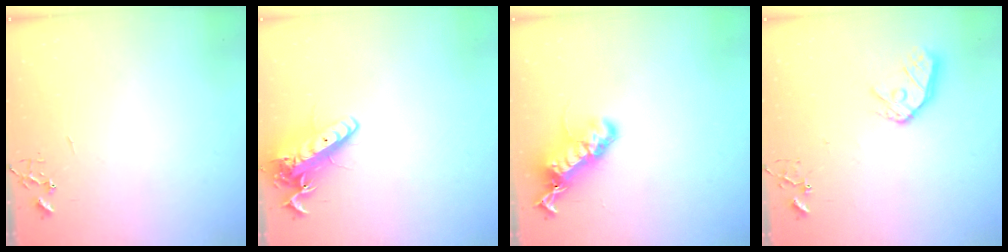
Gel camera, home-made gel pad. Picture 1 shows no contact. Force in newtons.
{"total": 14.5, "press": 14.2, "slide": 2.8}
{"total": 18.4, "press": 18.4, "slide": 0.6}
{"total": 11.3, "press": 11.2, "slide": 1.3}